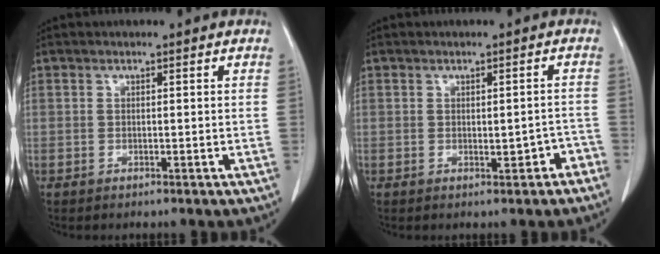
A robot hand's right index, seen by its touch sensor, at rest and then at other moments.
{"total": 2.4, "force": [-1.1, 1.0, 1.9], "torque": [-0.024, 0.004, -0.011]}